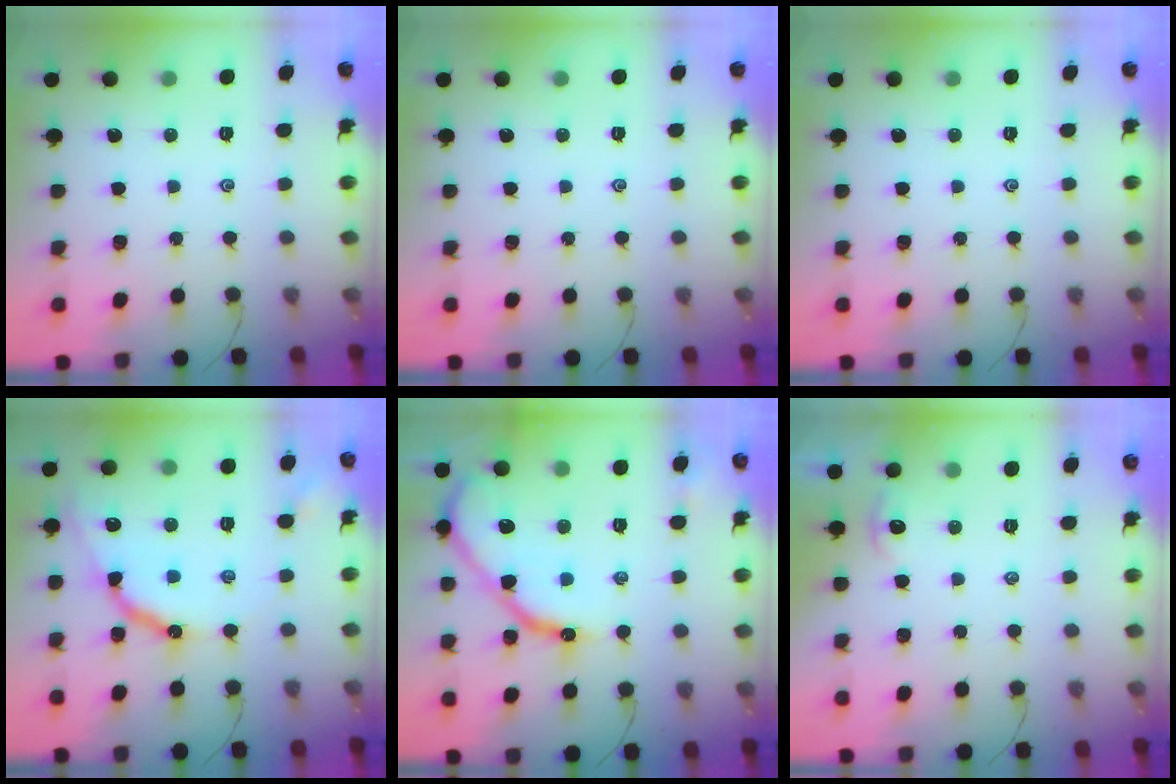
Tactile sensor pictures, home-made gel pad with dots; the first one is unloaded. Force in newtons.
{"total": 0.0}
{"total": 0.0}
{"total": 11.8, "press": 11.7, "slide": 0.9}
{"total": 14.0, "press": 13.9, "slide": 1.6}
{"total": 0.0}